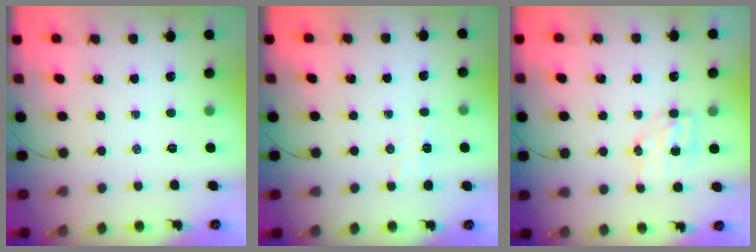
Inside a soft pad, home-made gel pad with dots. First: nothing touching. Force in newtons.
{"total": 3.3, "press": 3.2, "slide": 0.9}
{"total": 4.9, "press": 4.8, "slide": 0.7}